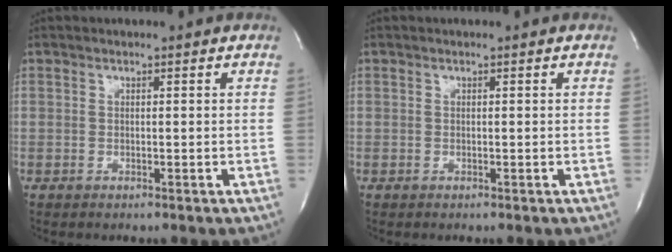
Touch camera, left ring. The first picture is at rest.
{"total": 0.0}